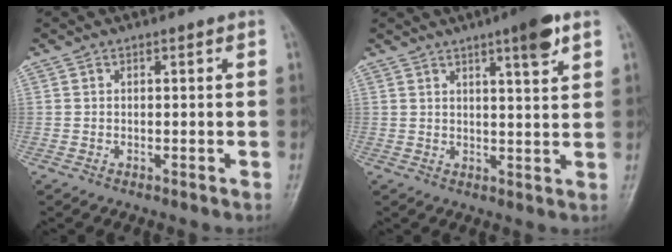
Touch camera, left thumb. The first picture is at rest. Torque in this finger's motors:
{"motor_torque": [1.30, 0.72, 0.76, -0.85, 0.03]}